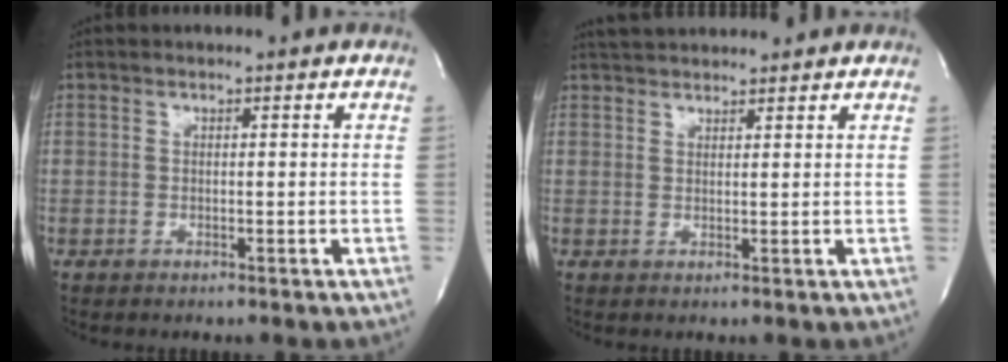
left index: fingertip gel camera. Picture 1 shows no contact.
{"total": 5.4, "force": [5.1, 1.0, 1.5], "torque": [-0.027, 0.034, 0.082]}